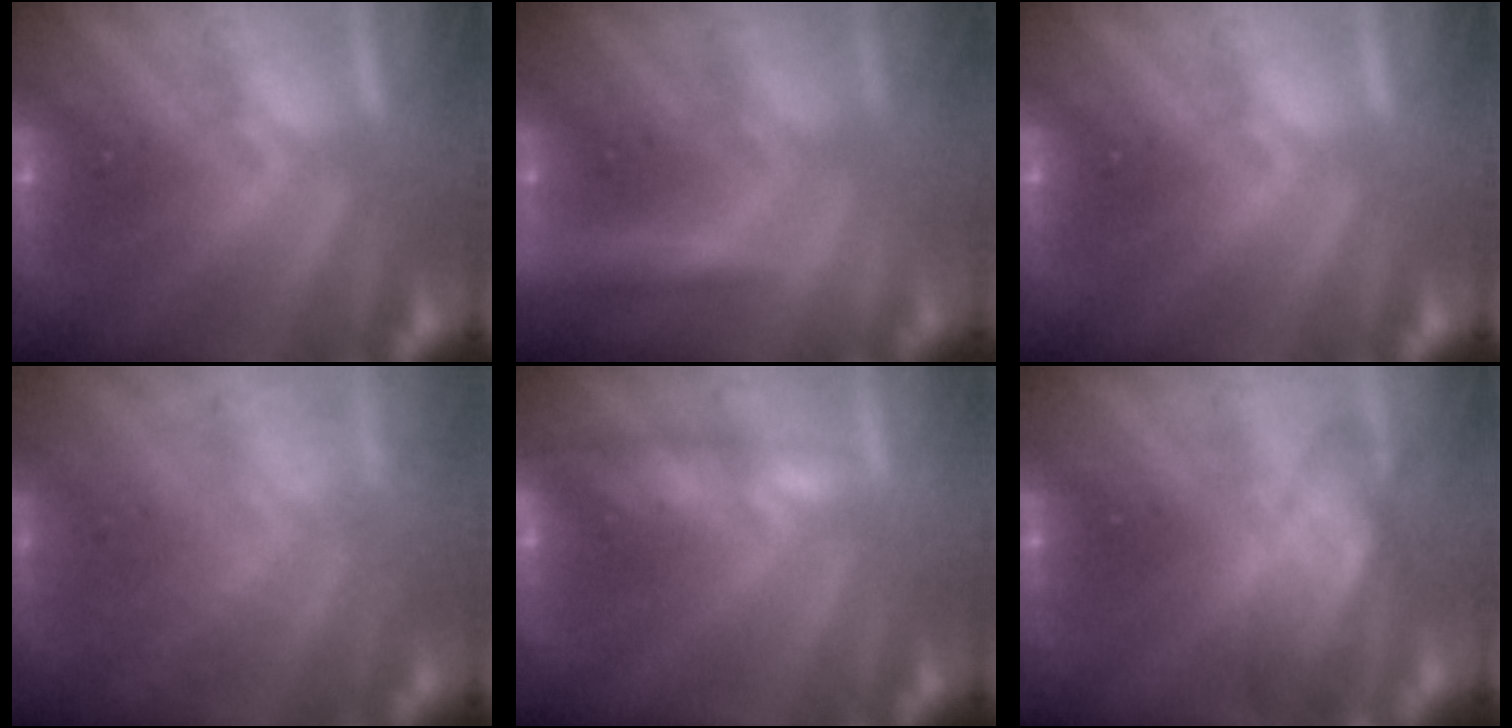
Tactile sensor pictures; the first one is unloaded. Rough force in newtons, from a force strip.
{"total": 2.1}
{"total": 0.0}
{"total": 13.2}
{"total": 4.5}
{"total": 10.0}